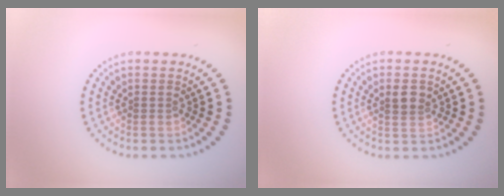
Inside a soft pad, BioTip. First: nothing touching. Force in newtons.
{"total": 1.8, "press": 1.7, "slide": 0.5}